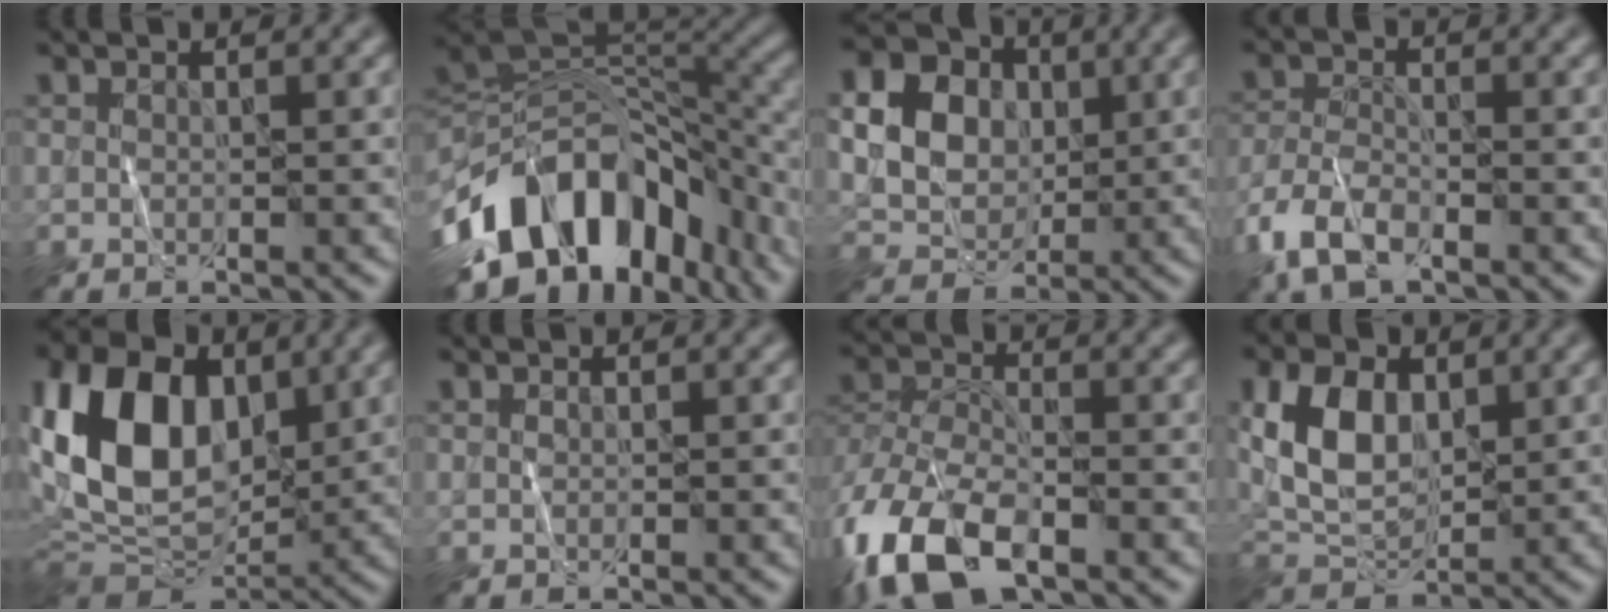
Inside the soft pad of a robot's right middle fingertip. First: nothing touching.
{"total": 14.9, "force": [-7.0, 8.9, 9.6], "torque": [-0.172, 0.012, -0.120]}
{"total": 16.7, "force": [4.0, 14.7, 6.8], "torque": [-0.184, 0.036, 0.051]}
{"total": 5.5, "force": [-3.6, 2.5, 3.3], "torque": [-0.076, -0.005, -0.080]}
{"total": 14.5, "force": [2.7, 9.6, 10.5], "torque": [-0.223, 0.021, 0.037]}
{"total": 0.0}
{"total": 10.9, "force": [-6.6, 5.0, 7.1], "torque": [-0.159, -0.014, -0.135]}
{"total": 6.8, "force": [1.4, 4.5, 4.9], "torque": [-0.107, 0.004, 0.027]}